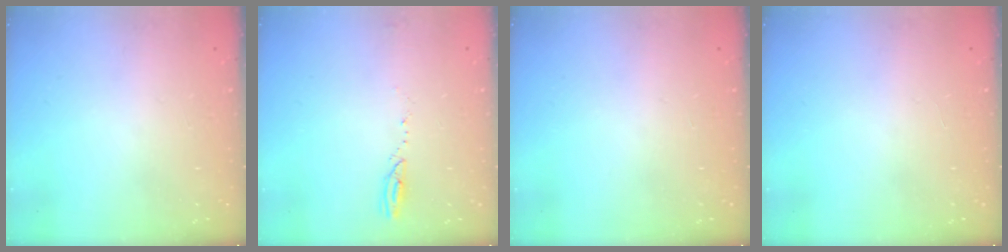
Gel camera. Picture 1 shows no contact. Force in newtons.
{"total": 2.5, "press": 2.4, "slide": 0.3}
{"total": 0.0}
{"total": 0.0}